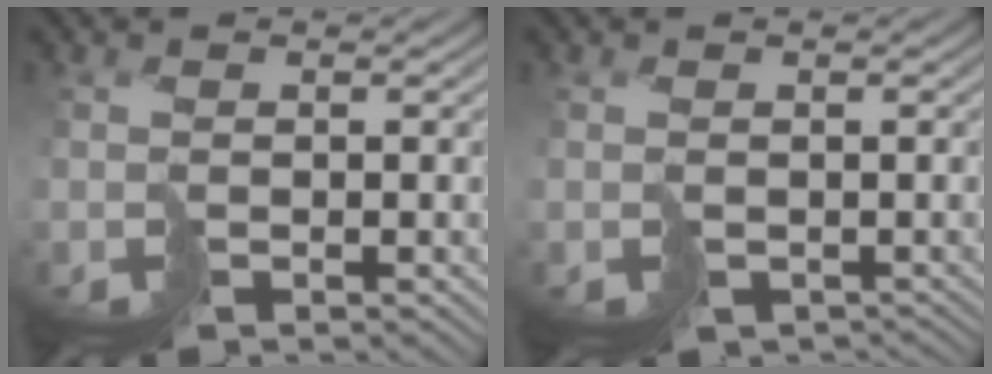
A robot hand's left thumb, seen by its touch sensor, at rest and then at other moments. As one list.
[{"total": 1.7, "force": [-0.9, 1.3, 0.6], "torque": [-0.008, -0.010, -0.010]}]